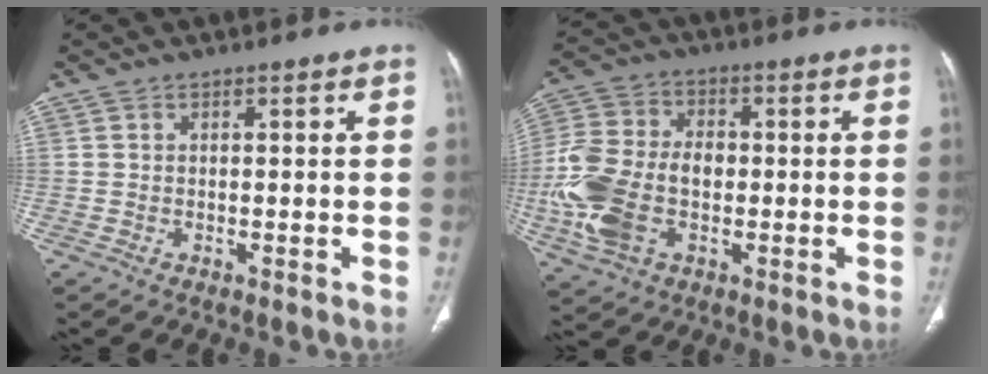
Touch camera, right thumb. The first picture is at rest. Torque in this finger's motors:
{"motor_torque": [2.44, 2.20, 1.76, -0.62, 0.21]}